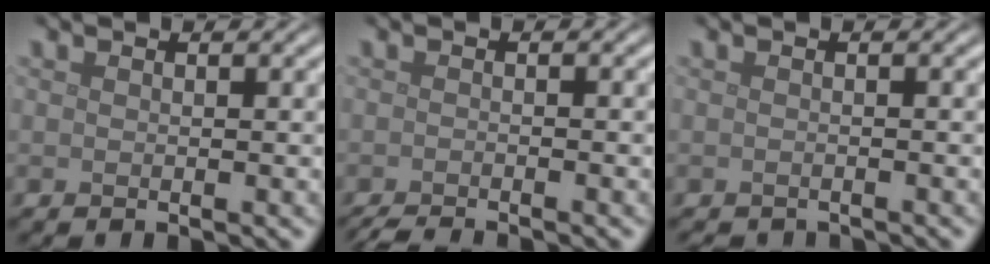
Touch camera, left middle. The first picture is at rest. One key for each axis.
{"total": 2.5, "fx": -2.3, "fy": 0.2, "fz": 1.0, "tx": -0.017, "ty": -0.004, "tz": -0.043}
{"total": 1.3, "fx": -1.3, "fy": 0.1, "fz": 0.0, "tx": 0.004, "ty": -0.006, "tz": -0.018}